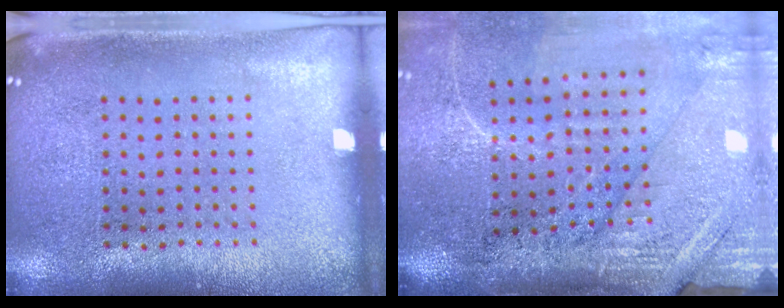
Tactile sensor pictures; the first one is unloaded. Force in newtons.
{"total": 4.4, "press": 3.8, "slide": 2.2}